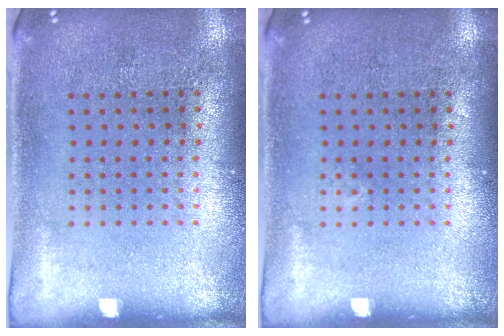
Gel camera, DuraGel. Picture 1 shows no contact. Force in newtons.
{"total": 0.0}